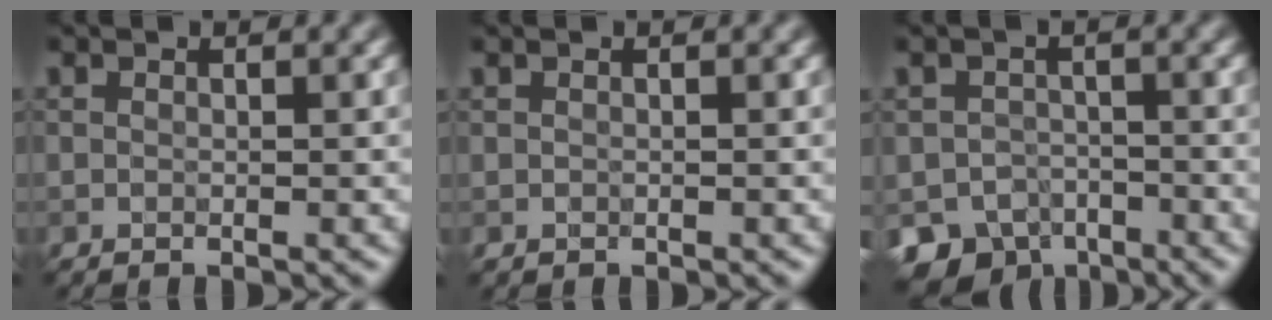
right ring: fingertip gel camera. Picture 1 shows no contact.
{"total": 0.0}
{"total": 6.0, "force": [-4.0, 4.0, 2.1], "torque": [-0.030, -0.016, -0.068]}